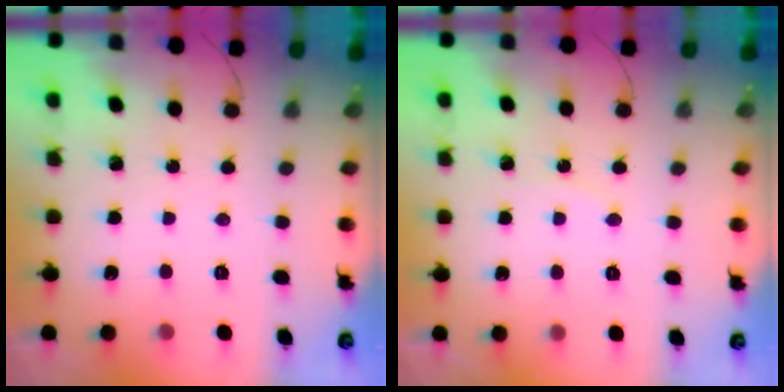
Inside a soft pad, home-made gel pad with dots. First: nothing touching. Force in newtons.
{"total": 3.7, "press": 3.6, "slide": 0.7}